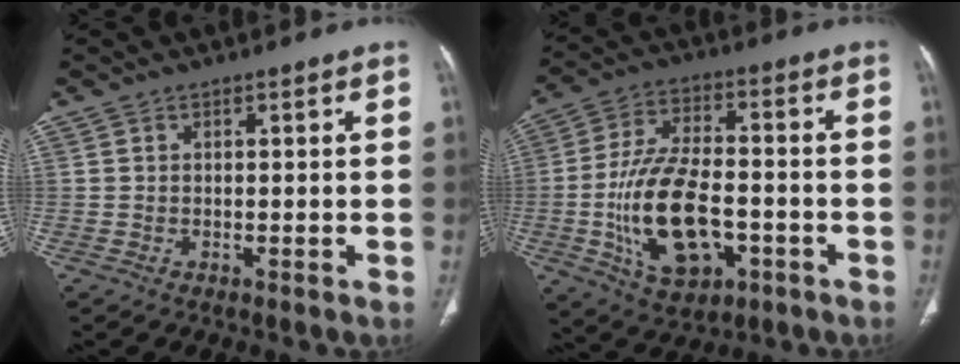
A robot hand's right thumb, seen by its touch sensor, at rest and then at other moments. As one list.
[{"total": 17.4, "force": [-4.5, 9.3, 14.0], "torque": [-0.251, 0.018, -0.070]}]